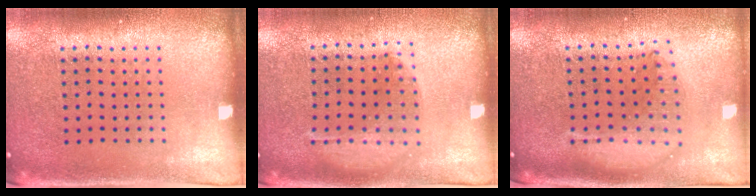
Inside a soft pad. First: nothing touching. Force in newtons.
{"total": 1.3, "press": 1.2, "slide": 0.4}
{"total": 1.9, "press": 1.6, "slide": 1.1}